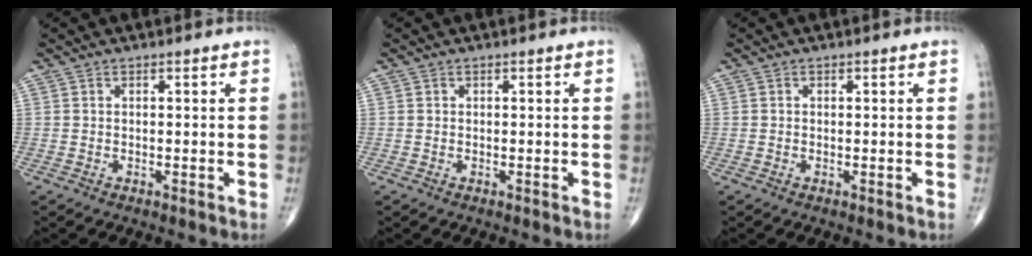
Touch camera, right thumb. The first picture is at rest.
{"total": 0.0}
{"total": 0.0}